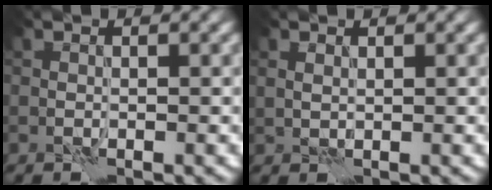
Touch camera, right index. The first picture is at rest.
{"total": 0.7, "force": [0.6, 0.3, 0.0], "torque": [-0.003, -0.001, 0.015]}